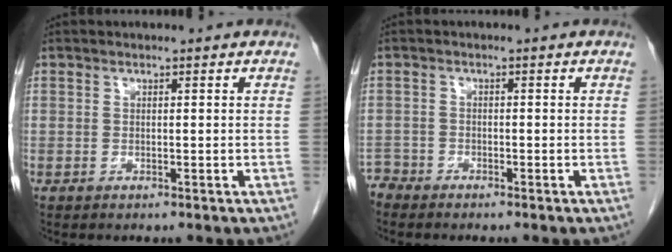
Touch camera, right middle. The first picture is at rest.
{"total": 2.1, "force": [-2.0, 0.3, -0.5], "torque": [0.012, -0.006, -0.040]}